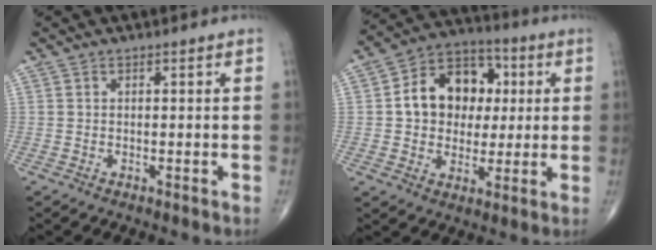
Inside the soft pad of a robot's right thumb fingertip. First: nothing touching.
{"total": 14.7, "force": [1.9, 11.6, 8.9], "torque": [-0.097, 0.018, 0.027]}